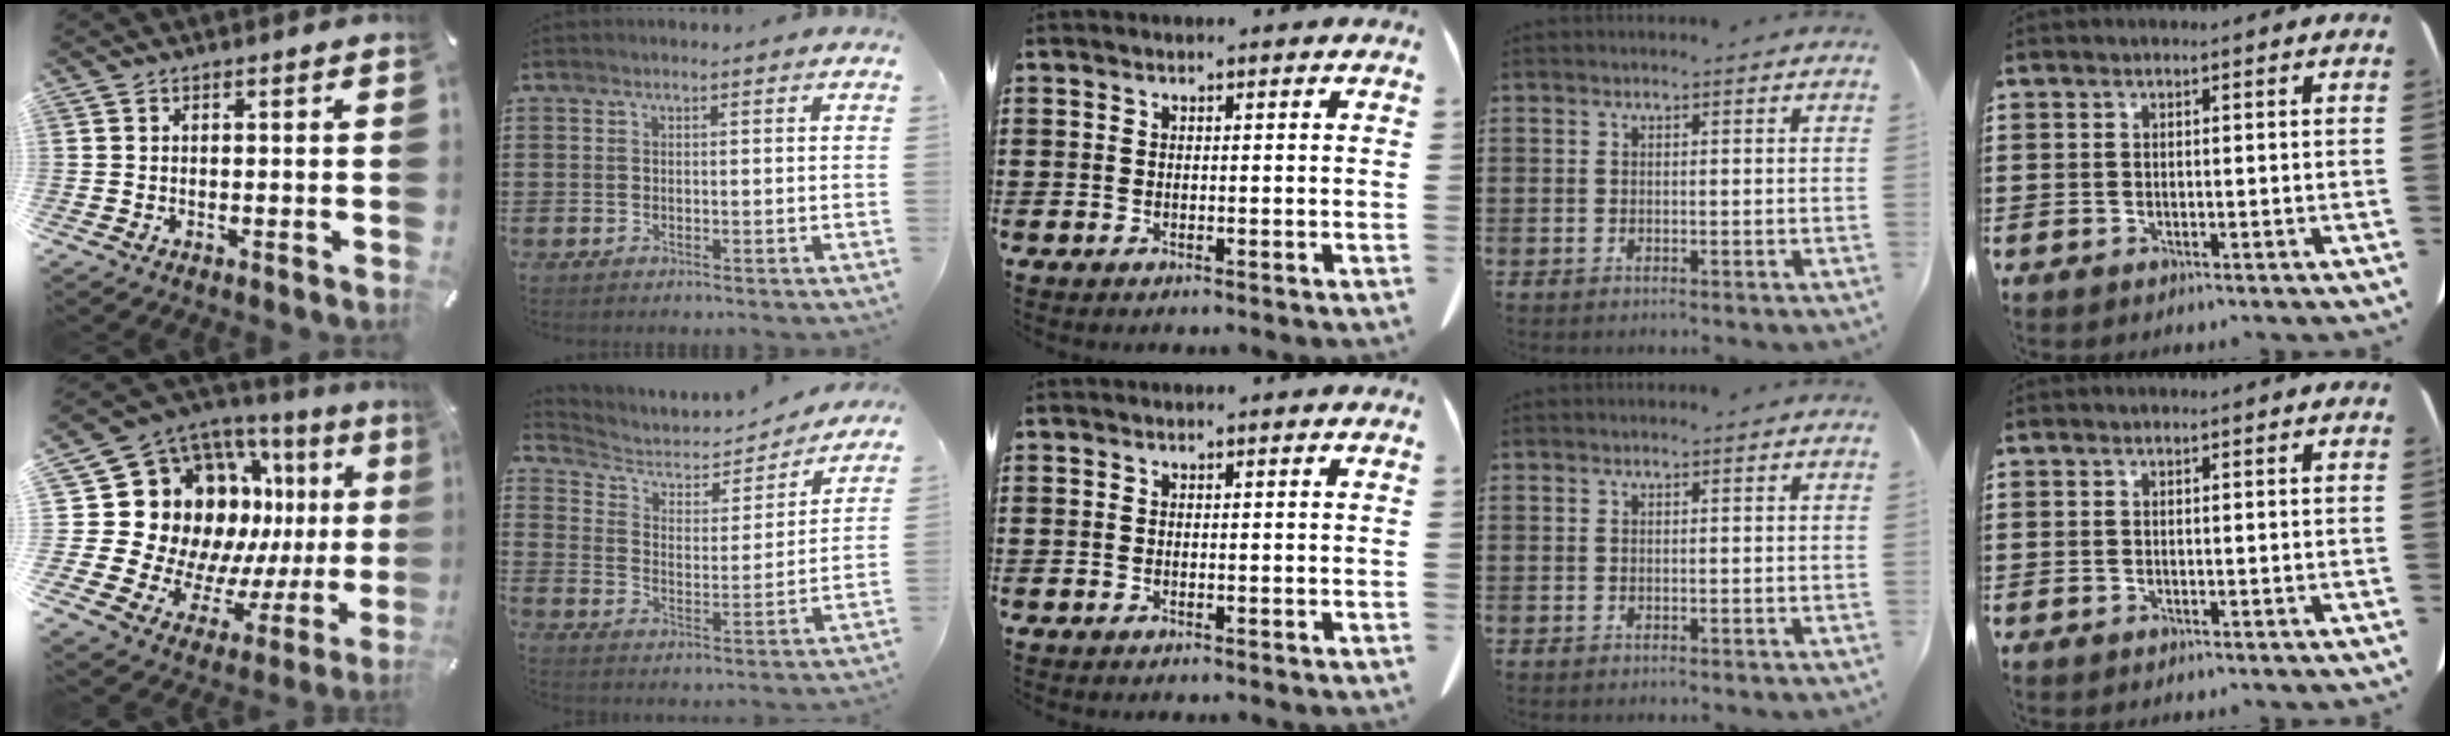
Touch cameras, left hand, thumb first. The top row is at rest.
{"thumb": {"total": 21.8, "force": [5.2, 16.5, 13.3], "torque": [-0.204, -0.097, 0.145]}, "index": {"total": 4.0, "force": [3.3, 2.0, 1.0], "torque": [-0.043, -0.020, 0.050]}}